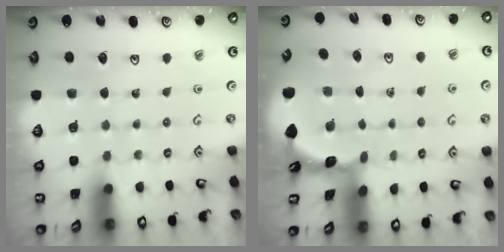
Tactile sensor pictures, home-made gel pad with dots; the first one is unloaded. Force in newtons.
{"total": 1.7, "press": 1.6, "slide": 0.1}